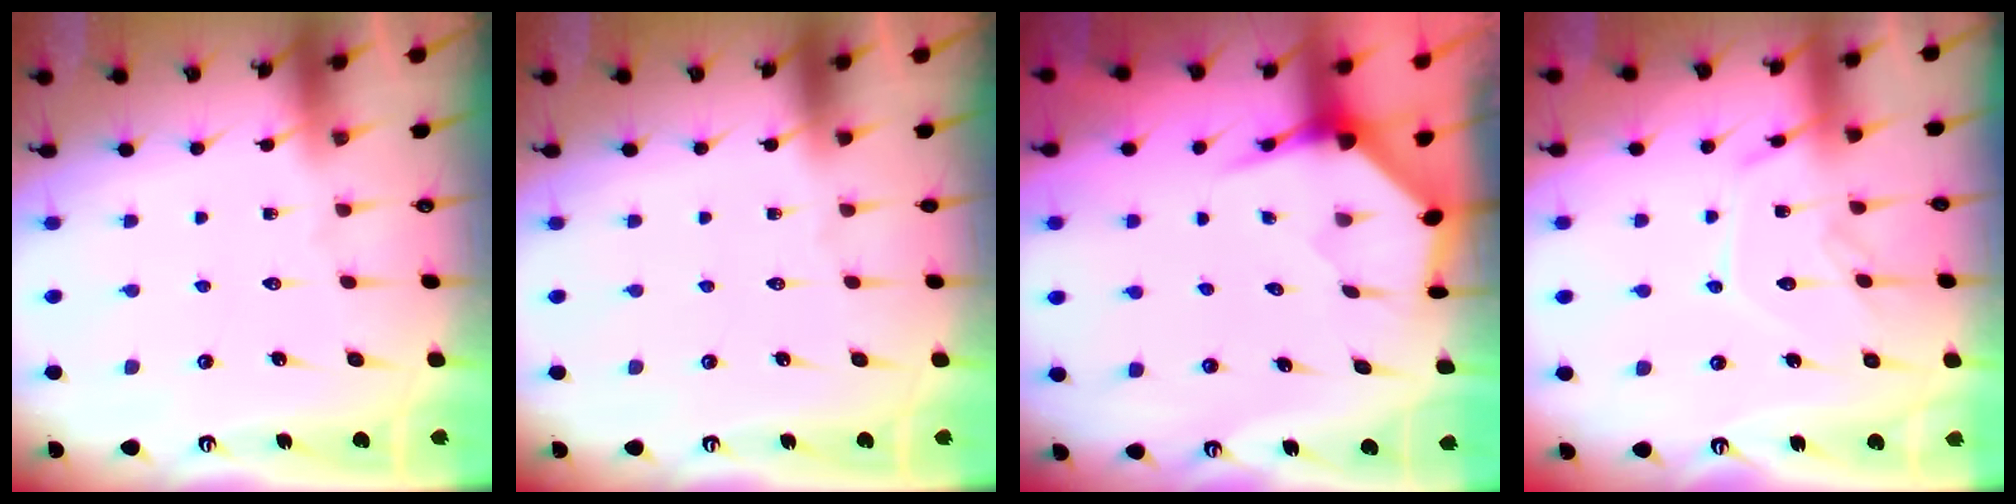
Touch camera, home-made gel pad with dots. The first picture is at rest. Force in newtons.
{"total": 0.0}
{"total": 4.0, "press": 4.0, "slide": 0.4}
{"total": 11.8, "press": 11.8, "slide": 0.7}